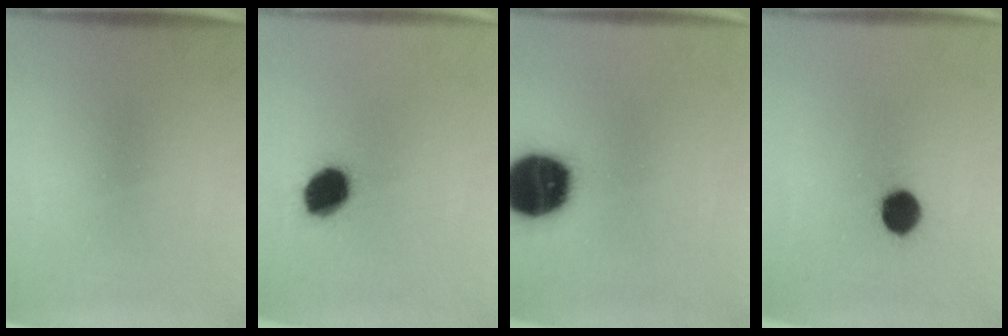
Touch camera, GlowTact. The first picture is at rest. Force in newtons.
{"total": 10.7}
{"total": 19.5}
{"total": 6.8}